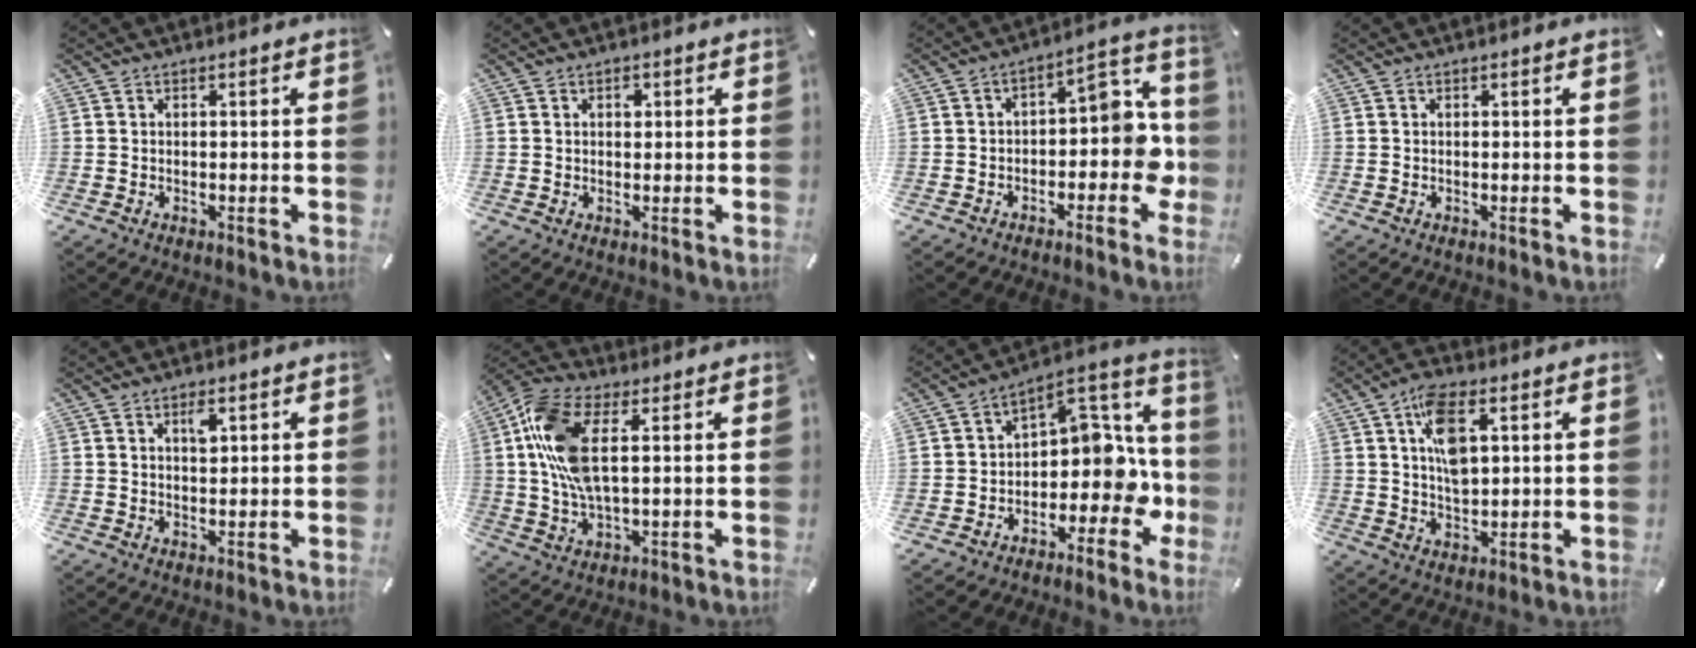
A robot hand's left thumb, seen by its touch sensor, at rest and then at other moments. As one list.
[{"total": 1.6, "force": [0.5, 1.2, 0.9], "torque": [-0.003, 0.000, 0.004]}, {"total": 10.6, "force": [-1.6, 6.4, 8.3], "torque": [-0.089, 0.004, -0.030]}, {"total": 0.0}, {"total": 3.0, "force": [1.4, 1.5, 2.1], "torque": [-0.021, -0.006, 0.019]}, {"total": 14.0, "force": [3.5, 6.8, 11.7], "torque": [-0.269, -0.010, 0.064]}, {"total": 10.2, "force": [-1.0, 7.1, 7.3], "torque": [-0.098, -0.025, -0.024]}, {"total": 9.4, "force": [3.2, 4.8, 7.4], "torque": [-0.127, -0.006, 0.052]}]